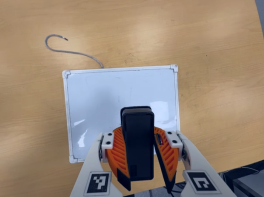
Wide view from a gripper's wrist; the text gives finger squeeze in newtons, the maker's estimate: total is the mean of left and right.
{"total": 10.9, "left": 10.8, "right": 11.0}